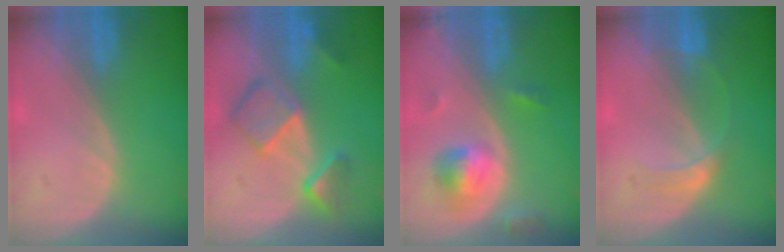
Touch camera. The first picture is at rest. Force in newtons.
{"total": 7.9, "press": 6.8, "slide": 3.9}
{"total": 5.5, "press": 5.2, "slide": 1.8}
{"total": 2.9, "press": 2.9, "slide": 0.1}